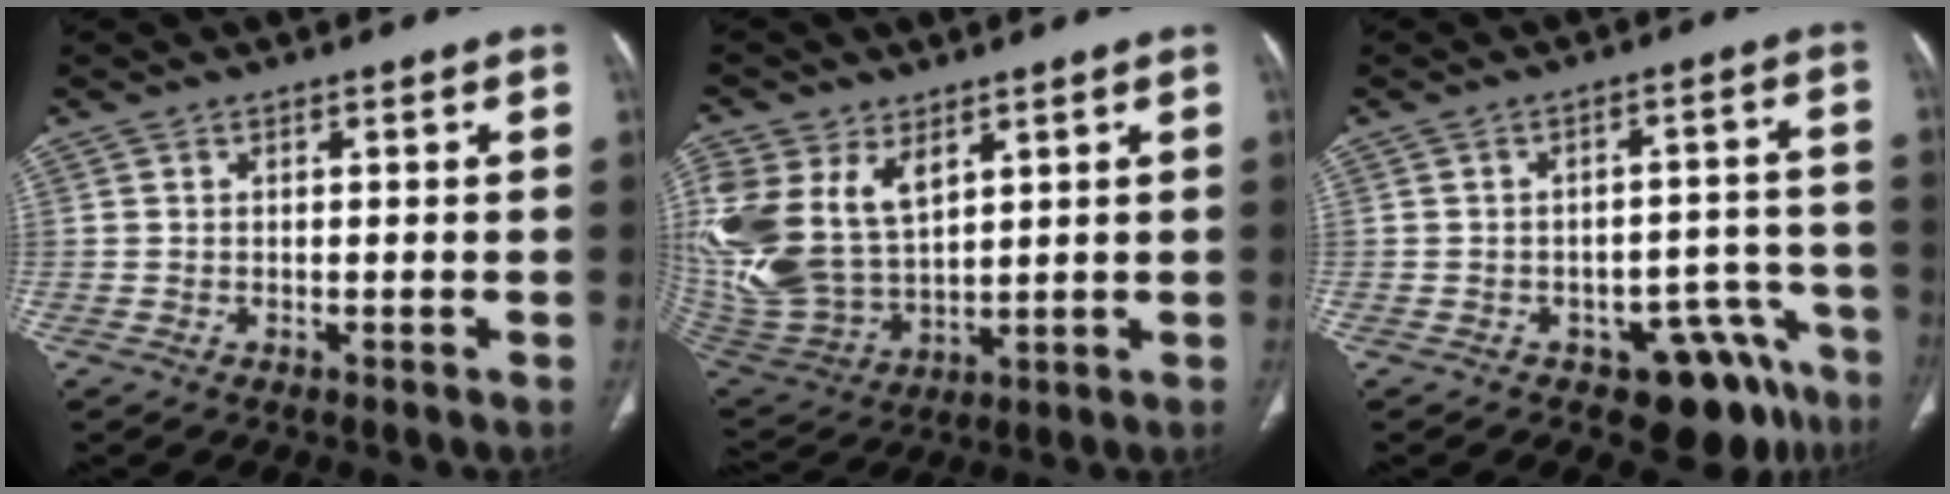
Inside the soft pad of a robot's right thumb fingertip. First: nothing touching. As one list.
[{"total": 21.0, "force": [7.4, 13.7, 14.1], "torque": [-0.322, -0.016, 0.167]}, {"total": 11.2, "force": [-7.4, 6.1, 5.8], "torque": [-0.021, 0.070, -0.095]}]